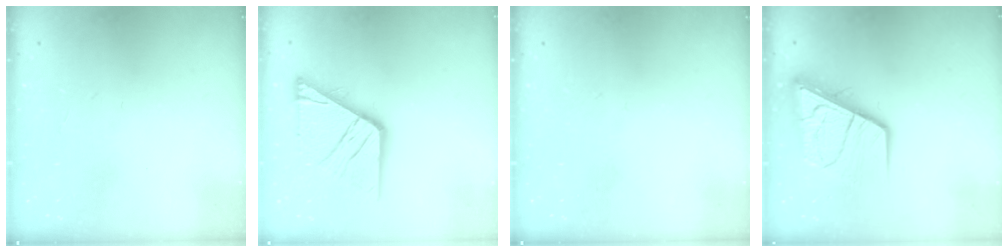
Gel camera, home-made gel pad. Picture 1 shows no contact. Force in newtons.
{"total": 16.3, "press": 16.2, "slide": 1.8}
{"total": 0.0}
{"total": 13.6, "press": 13.5, "slide": 1.7}